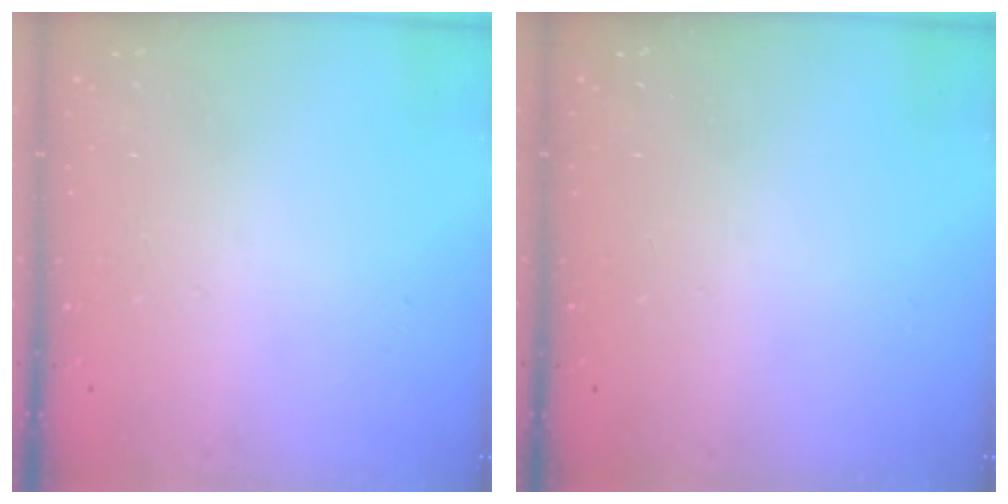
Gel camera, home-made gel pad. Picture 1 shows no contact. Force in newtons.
{"total": 0.0}